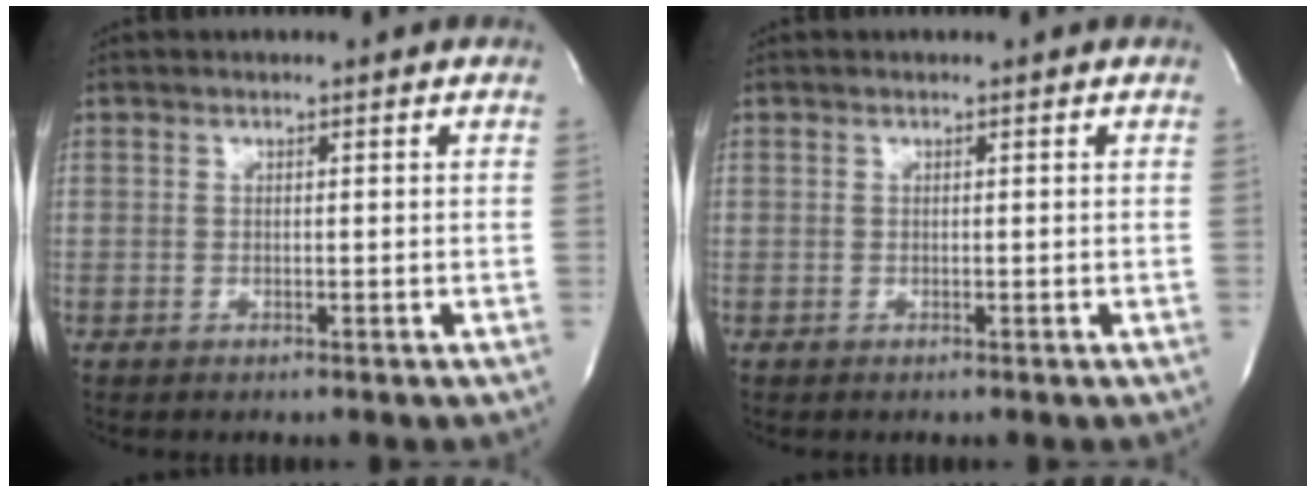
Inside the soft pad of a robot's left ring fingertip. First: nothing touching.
{"total": 0.0}